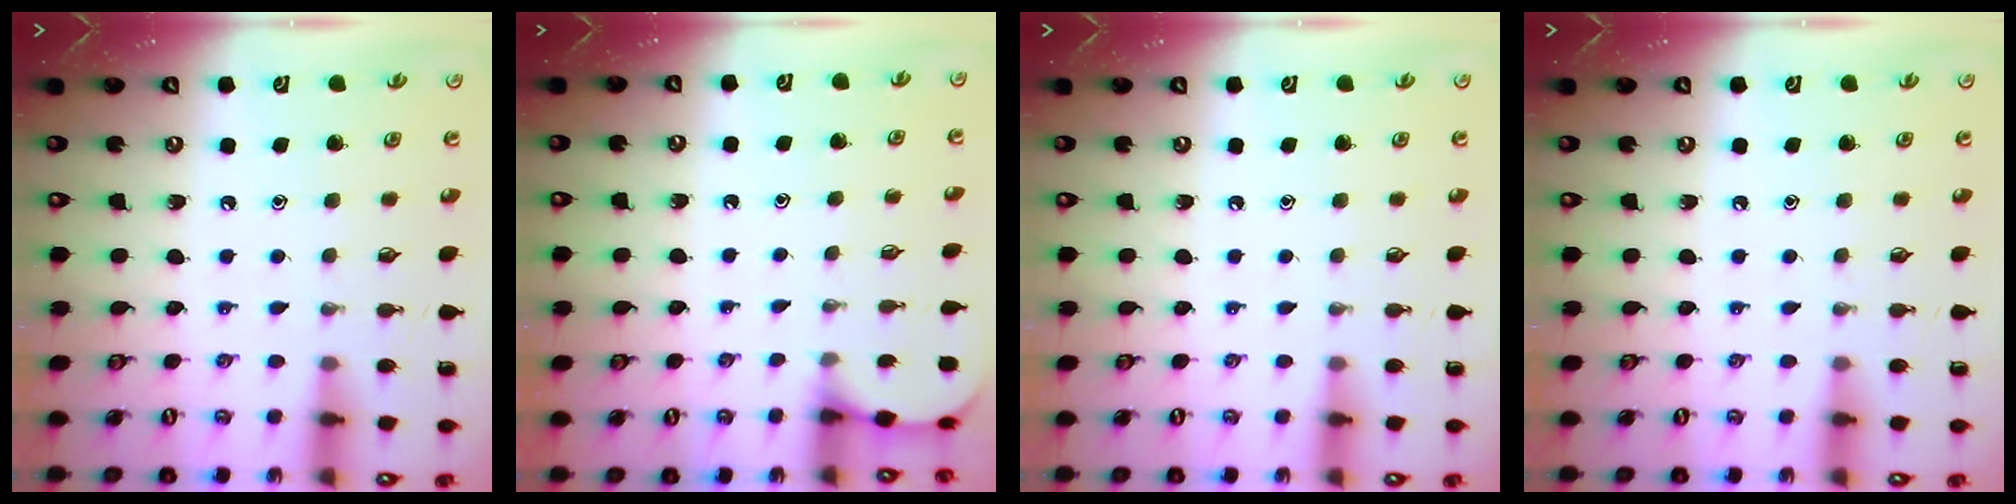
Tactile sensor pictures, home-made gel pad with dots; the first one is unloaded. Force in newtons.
{"total": 2.4, "press": 2.4, "slide": 0.2}
{"total": 0.0}
{"total": 0.0}